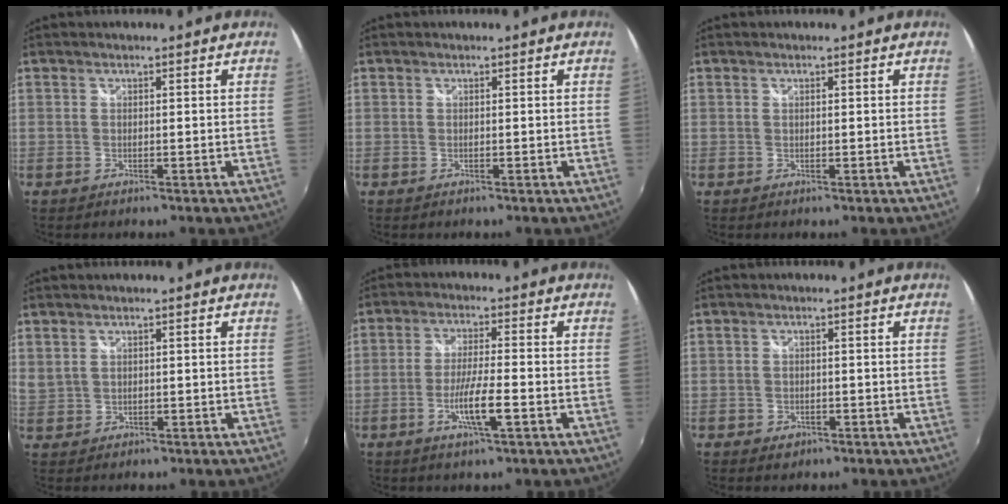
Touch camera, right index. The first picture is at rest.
{"total": 0.0}
{"total": 0.0}
{"total": 1.9, "force": [1.4, 1.0, 0.8], "torque": [-0.013, 0.000, 0.029]}
{"total": 7.0, "force": [-2.7, 0.4, 6.4], "torque": [-0.122, -0.009, -0.050]}
{"total": 2.4, "force": [-1.1, 1.9, 0.8], "torque": [-0.019, -0.001, -0.014]}